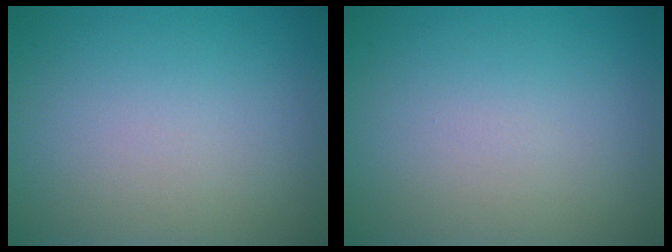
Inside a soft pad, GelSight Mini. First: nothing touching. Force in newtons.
{"total": 0.0}